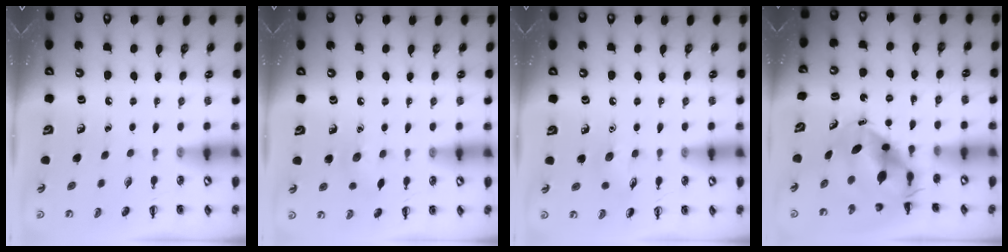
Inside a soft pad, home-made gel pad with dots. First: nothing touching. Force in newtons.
{"total": 6.0, "press": 5.8, "slide": 1.4}
{"total": 6.2, "press": 6.1, "slide": 1.4}
{"total": 7.8, "press": 7.5, "slide": 1.9}